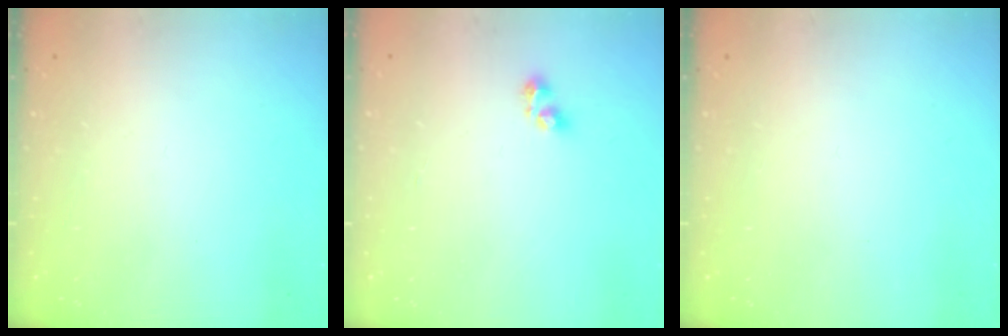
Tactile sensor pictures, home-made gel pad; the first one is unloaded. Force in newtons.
{"total": 4.0, "press": 3.9, "slide": 0.5}
{"total": 0.0}